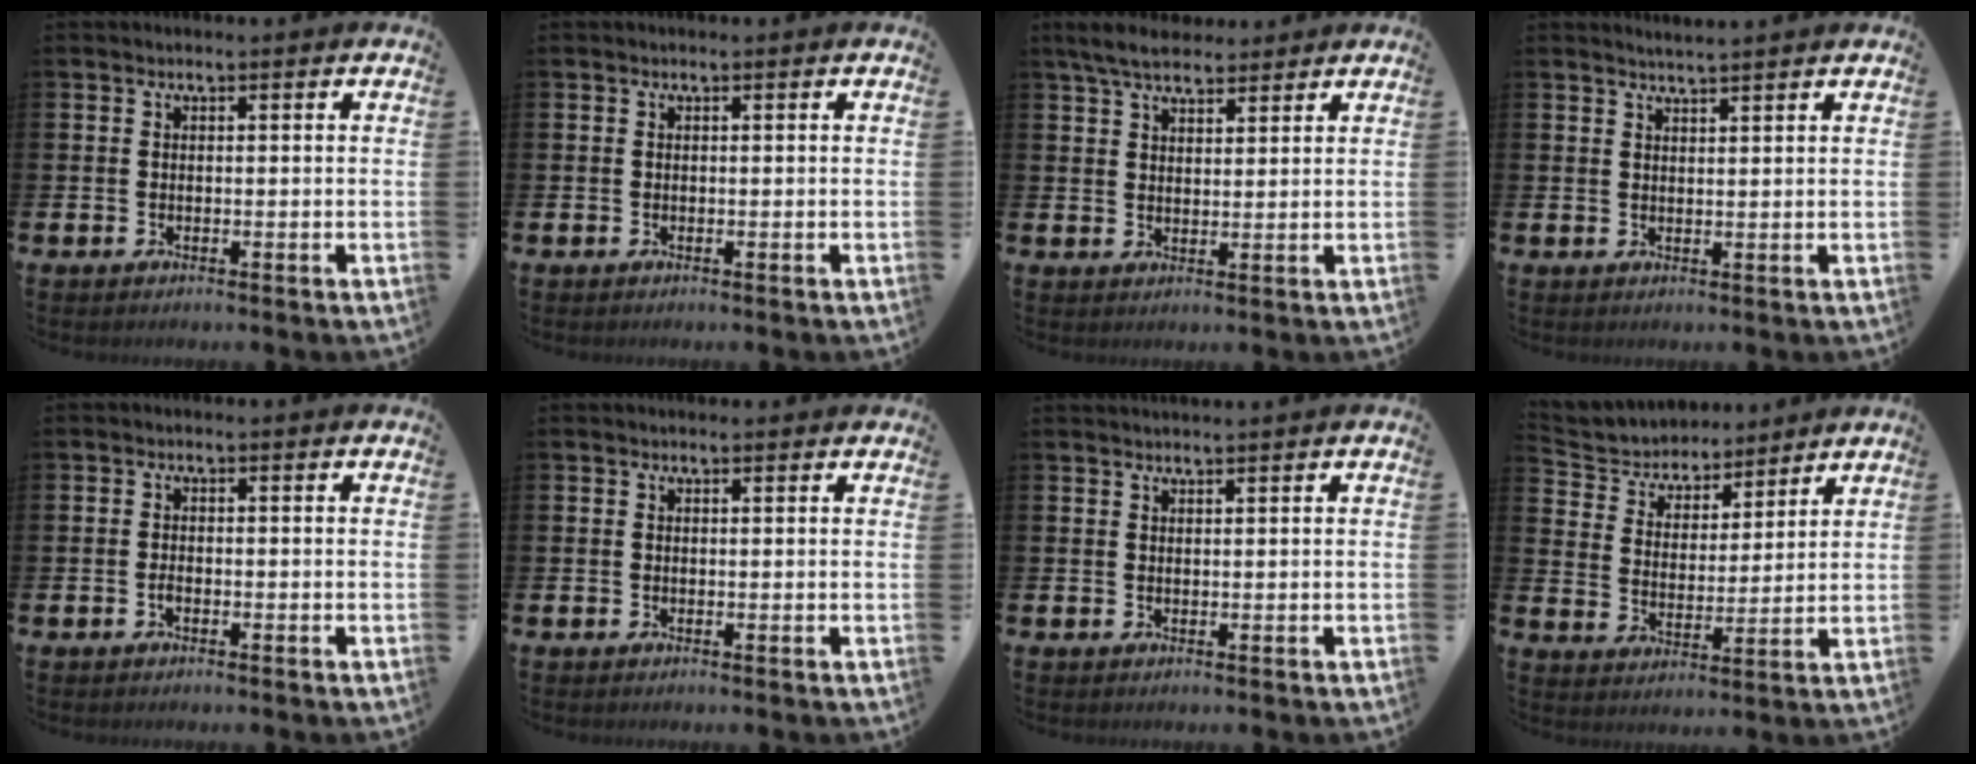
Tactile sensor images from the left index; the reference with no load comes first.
{"total": 0.0}
{"total": 5.9, "force": [5.3, 1.7, 2.0], "torque": [-0.051, -0.011, 0.099]}
{"total": 2.3, "force": [2.2, -0.3, 0.1], "torque": [-0.003, -0.009, 0.041]}
{"total": 1.0, "force": [-0.5, 0.4, 0.7], "torque": [-0.013, -0.002, -0.011]}
{"total": 0.6, "force": [0.6, 0.2, 0.1], "torque": [0.008, -0.002, 0.009]}
{"total": 1.0, "force": [1.0, -0.2, 0.0], "torque": [0.003, -0.003, 0.019]}
{"total": 5.0, "force": [4.6, 2.0, 0.0], "torque": [-0.034, -0.038, 0.077]}